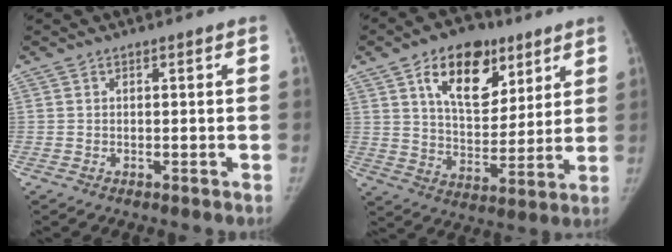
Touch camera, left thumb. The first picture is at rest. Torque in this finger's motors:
{"motor_torque": [0.19, 0.32, 0.55, 0.25, 0.09]}